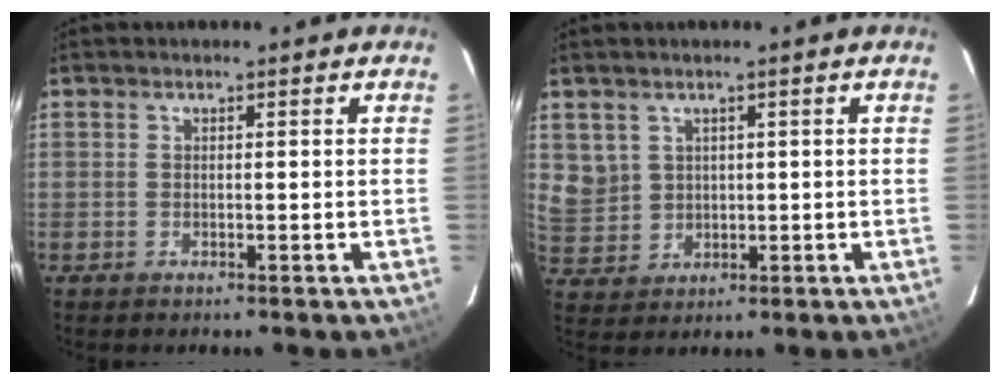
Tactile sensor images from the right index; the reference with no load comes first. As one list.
[{"total": 5.6, "force": [2.4, 4.9, 1.2], "torque": [-0.022, 0.007, 0.065]}]